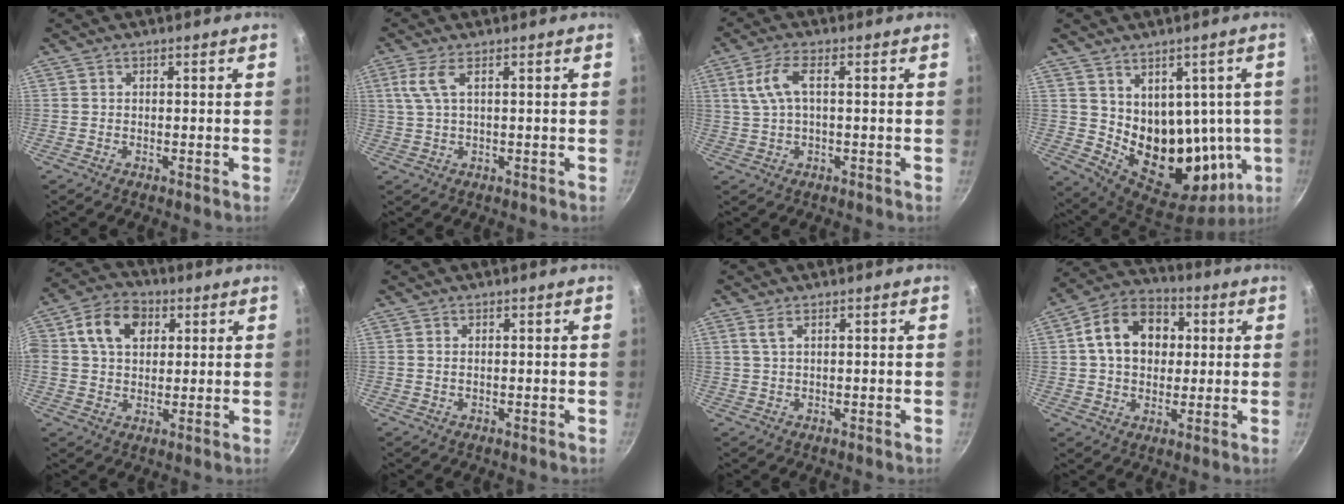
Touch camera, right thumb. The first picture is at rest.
{"total": 4.3, "force": [1.3, 1.2, 3.9], "torque": [-0.097, 0.005, 0.030]}
{"total": 6.0, "force": [0.9, 2.2, 5.5], "torque": [-0.127, 0.012, 0.018]}
{"total": 17.2, "force": [2.9, 12.2, 11.7], "torque": [-0.123, -0.041, 0.071]}
{"total": 11.0, "force": [3.2, 8.1, 6.7], "torque": [-0.101, 0.010, 0.036]}
{"total": 0.7, "force": [0.1, 0.3, 0.6], "torque": [-0.011, 0.000, 0.001]}
{"total": 1.9, "force": [0.9, 0.7, 1.6], "torque": [-0.033, -0.001, 0.019]}
{"total": 13.8, "force": [2.4, 10.4, 8.7], "torque": [-0.117, 0.022, 0.024]}